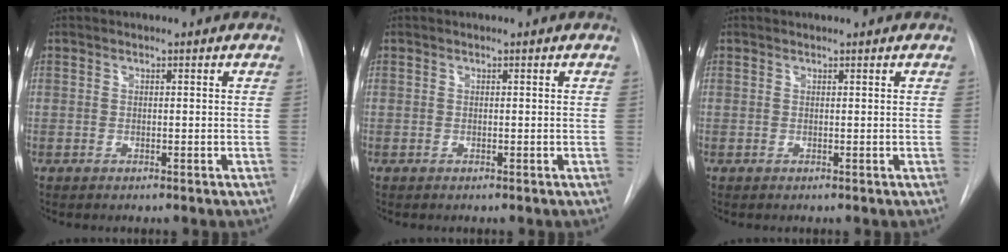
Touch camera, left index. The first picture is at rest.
{"total": 0.0}
{"total": 0.0}